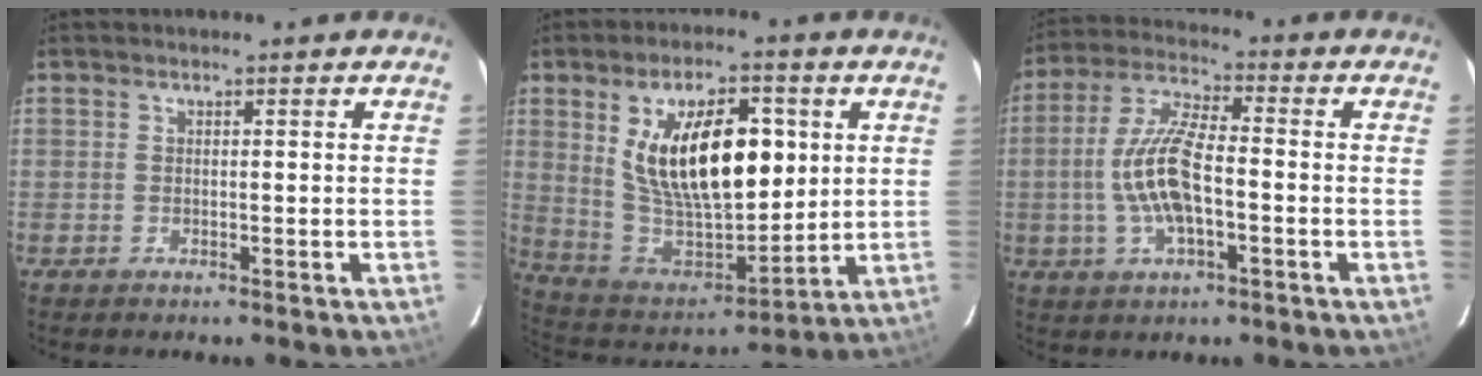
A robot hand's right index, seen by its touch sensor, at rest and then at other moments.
{"total": 20.6, "force": [5.3, 10.0, 17.2], "torque": [-0.304, 0.001, 0.111]}
{"total": 11.5, "force": [-2.3, 3.9, 10.6], "torque": [-0.223, 0.004, -0.043]}